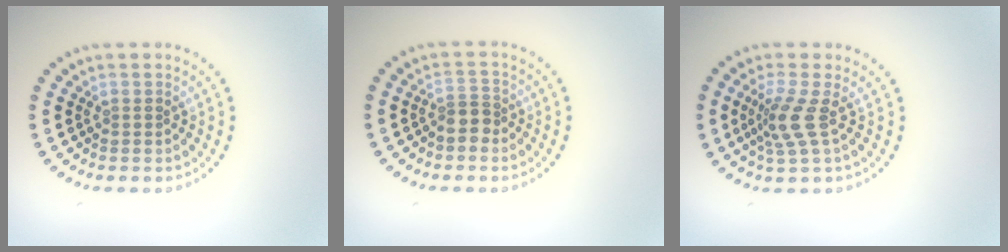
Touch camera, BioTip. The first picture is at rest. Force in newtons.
{"total": 2.1, "press": 1.7, "slide": 1.1}
{"total": 2.8, "press": 2.0, "slide": 1.9}